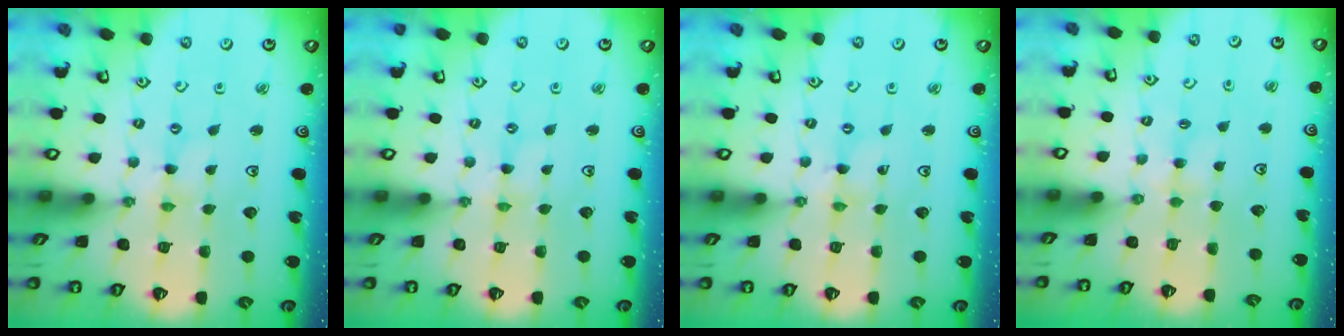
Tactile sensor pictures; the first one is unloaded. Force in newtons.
{"total": 0.8, "press": 0.8, "slide": 0.2}
{"total": 0.0}
{"total": 2.7, "press": 2.7, "slide": 0.5}